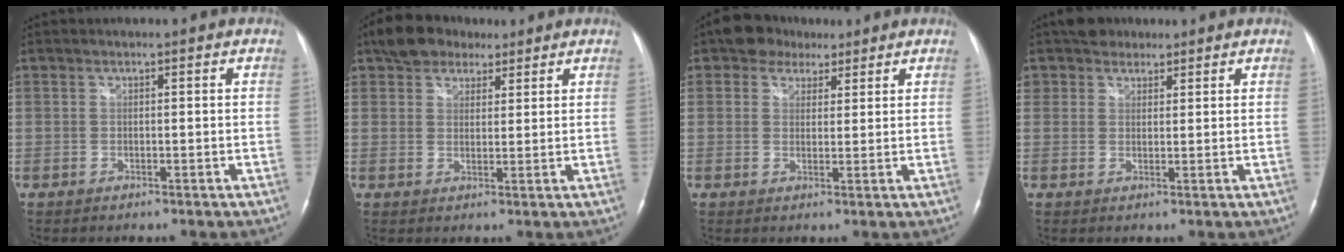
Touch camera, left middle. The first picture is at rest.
{"total": 7.6, "force": [5.5, 4.1, 3.2], "torque": [-0.057, 0.020, 0.096]}
{"total": 5.1, "force": [3.4, 3.6, 1.3], "torque": [-0.025, 0.018, 0.057]}
{"total": 3.4, "force": [2.6, 2.2, 0.2], "torque": [-0.003, 0.015, 0.042]}